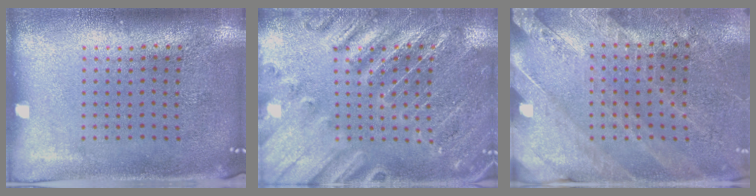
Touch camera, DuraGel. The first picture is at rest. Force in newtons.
{"total": 3.0, "press": 3.0, "slide": 0.3}
{"total": 2.4, "press": 2.4, "slide": 0.6}